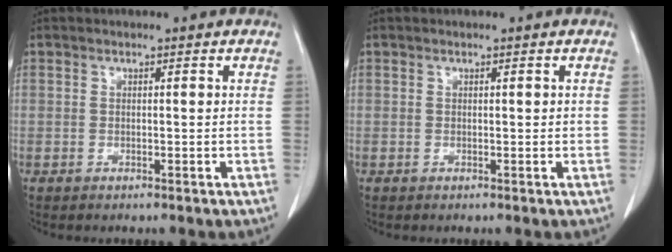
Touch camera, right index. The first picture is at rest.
{"total": 0.6, "force": [0.1, 0.2, 0.5], "torque": [-0.005, 0.001, 0.002]}